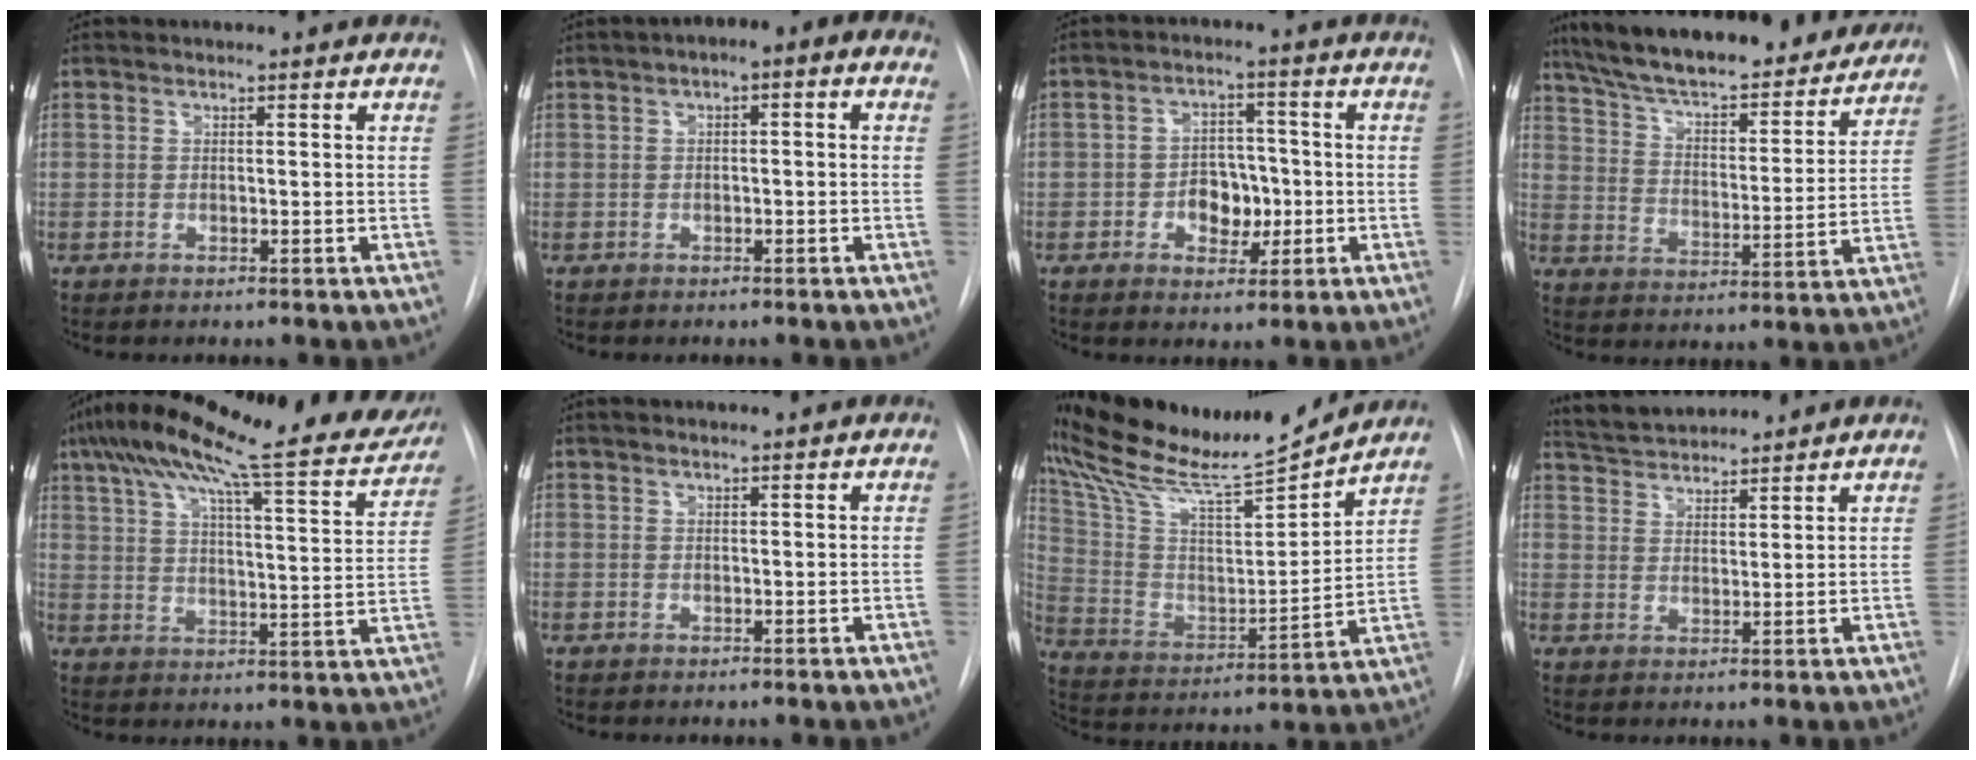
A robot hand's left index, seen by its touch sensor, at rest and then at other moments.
{"total": 5.5, "force": [1.8, 1.9, 4.8], "torque": [-0.075, 0.030, 0.020]}
{"total": 6.0, "force": [-1.3, 4.2, 4.1], "torque": [-0.060, 0.012, -0.019]}
{"total": 25.6, "force": [22.6, 6.1, 10.4], "torque": [-0.175, -0.001, 0.315]}
{"total": 26.7, "force": [21.9, 3.7, 14.7], "torque": [-0.235, 0.007, 0.289]}
{"total": 1.3, "force": [1.2, 0.0, 0.6], "torque": [-0.007, 0.016, 0.020]}
{"total": 18.6, "force": [17.5, 0.4, 6.4], "torque": [-0.136, -0.032, 0.297]}
{"total": 7.8, "force": [7.6, 1.2, 1.5], "torque": [-0.033, 0.026, 0.132]}